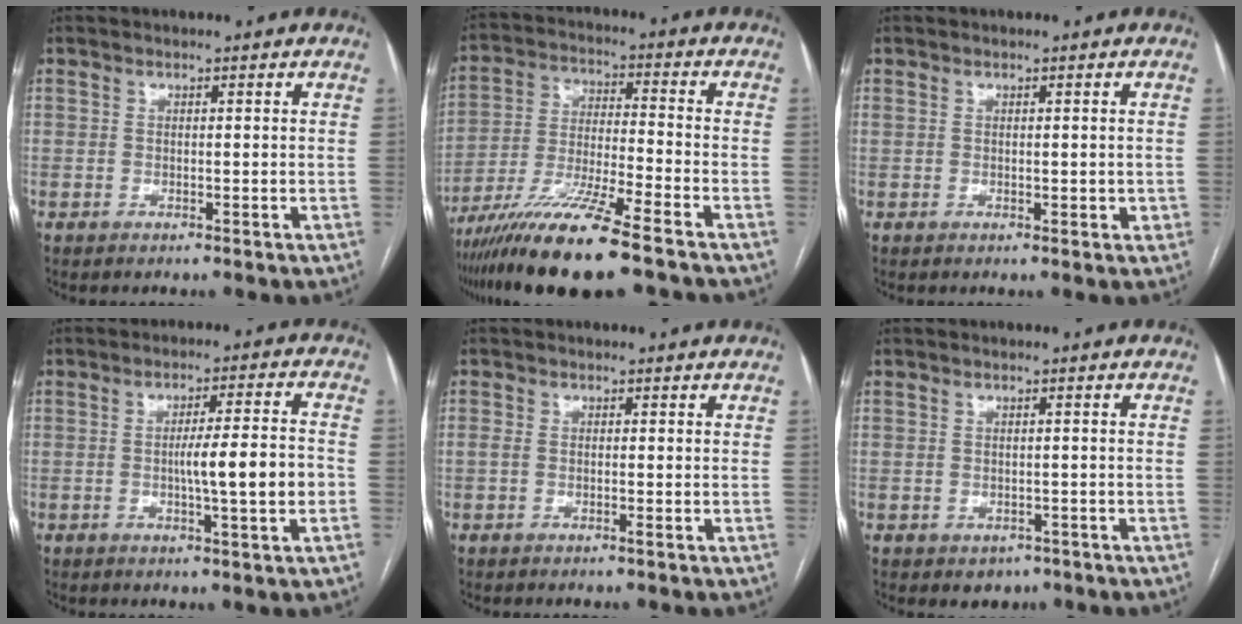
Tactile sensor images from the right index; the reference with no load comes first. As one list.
[{"total": 14.7, "force": [-10.7, 0.0, 10.0], "torque": [-0.200, -0.035, -0.193]}, {"total": 1.4, "force": [0.1, 0.7, 1.3], "torque": [-0.023, 0.003, 0.007]}, {"total": 8.4, "force": [-1.5, 0.0, 8.2], "torque": [-0.128, 0.005, -0.022]}, {"total": 1.2, "force": [-0.3, 0.4, 1.1], "torque": [-0.024, 0.002, -0.004]}, {"total": 2.5, "force": [-1.3, 2.0, 0.8], "torque": [-0.004, 0.004, -0.008]}]